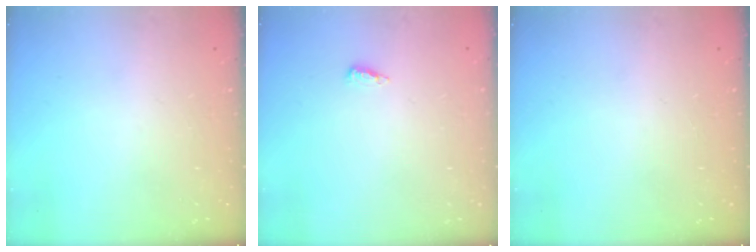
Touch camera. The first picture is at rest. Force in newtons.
{"total": 4.3, "press": 4.2, "slide": 0.9}
{"total": 0.0}